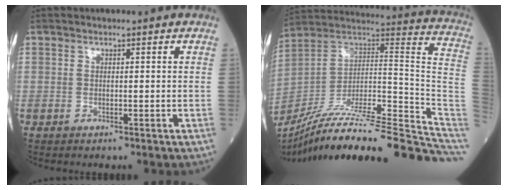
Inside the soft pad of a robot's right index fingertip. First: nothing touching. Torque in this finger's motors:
{"motor_torque": [-0.85, -1.29, 0.11, 0.01]}